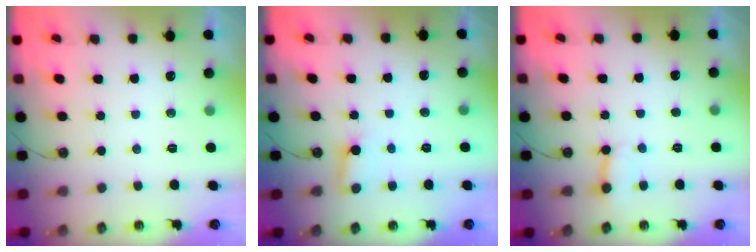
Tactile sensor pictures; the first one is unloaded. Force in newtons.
{"total": 2.8, "press": 2.8, "slide": 0.3}
{"total": 3.1, "press": 3.0, "slide": 0.4}